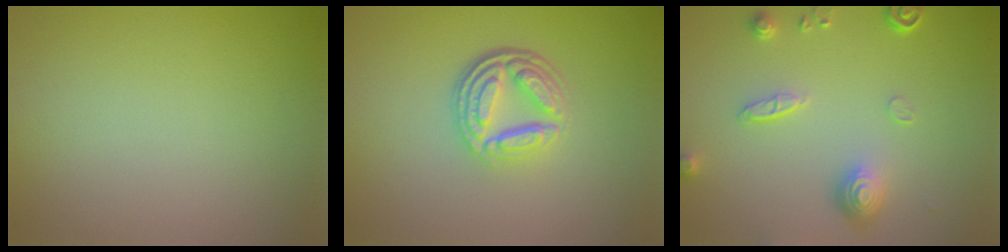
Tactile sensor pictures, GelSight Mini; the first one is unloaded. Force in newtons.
{"total": 4.9, "press": 3.5, "slide": 3.4}
{"total": 4.2, "press": 3.2, "slide": 2.7}